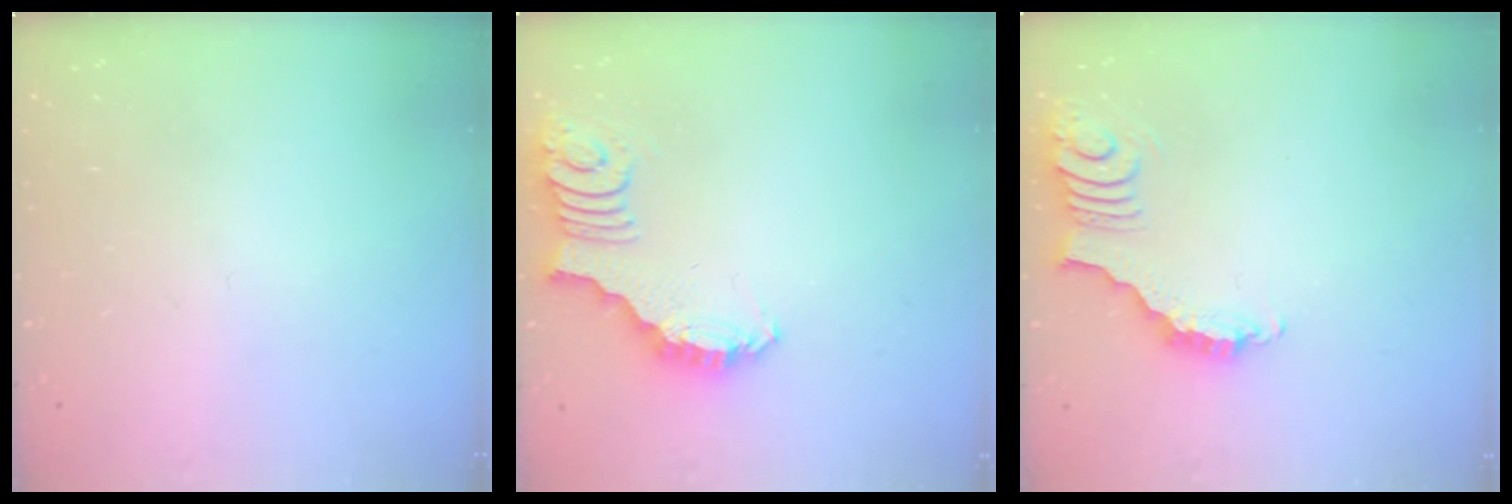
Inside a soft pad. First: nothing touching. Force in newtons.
{"total": 2.6, "press": 2.6, "slide": 0.5}
{"total": 3.8, "press": 3.7, "slide": 0.6}